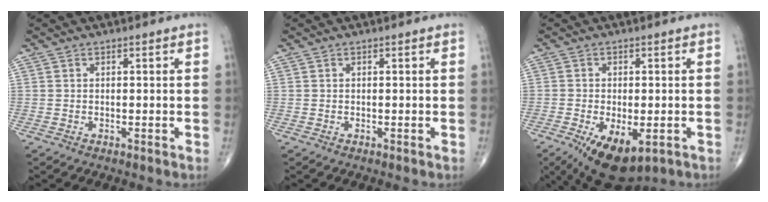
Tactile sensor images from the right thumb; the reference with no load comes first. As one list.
[{"total": 0.0}, {"total": 10.4, "force": [-4.7, 5.1, 7.8], "torque": [-0.130, -0.008, -0.065]}]